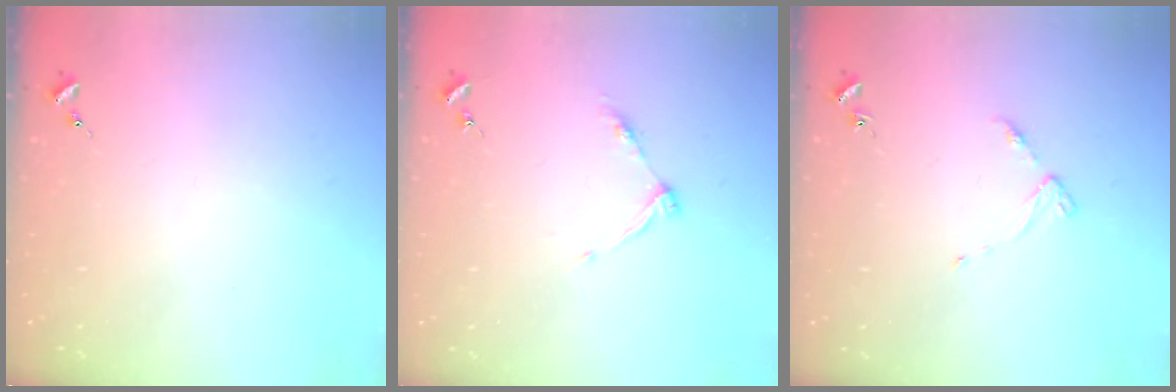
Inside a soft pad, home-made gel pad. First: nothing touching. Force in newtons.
{"total": 6.0, "press": 6.0, "slide": 0.7}
{"total": 3.3, "press": 3.3, "slide": 0.4}